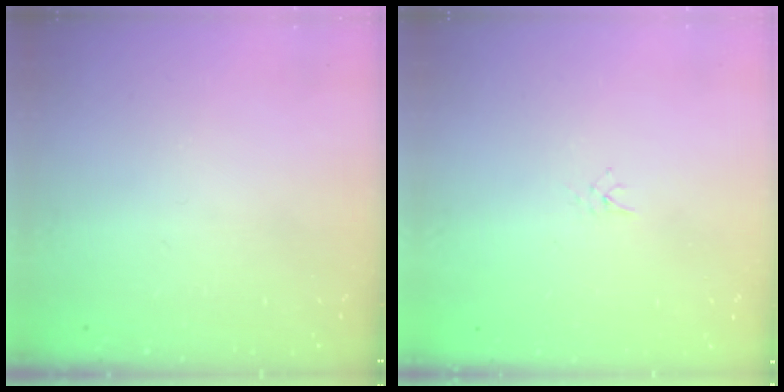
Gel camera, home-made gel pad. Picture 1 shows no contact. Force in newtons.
{"total": 2.0, "press": 2.0, "slide": 0.3}